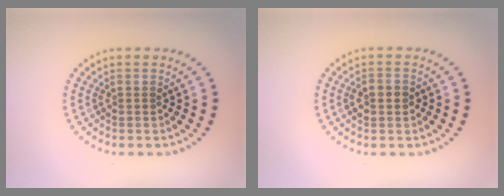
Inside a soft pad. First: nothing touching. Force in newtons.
{"total": 2.2, "press": 2.2, "slide": 0.1}